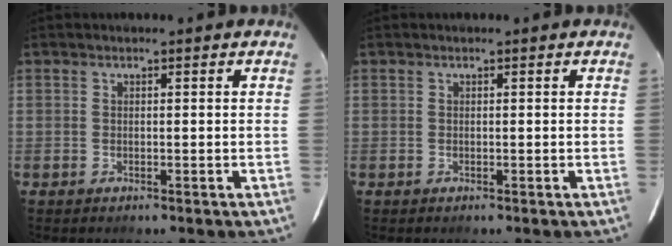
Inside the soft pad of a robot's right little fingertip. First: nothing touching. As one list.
[{"total": 0.0}]